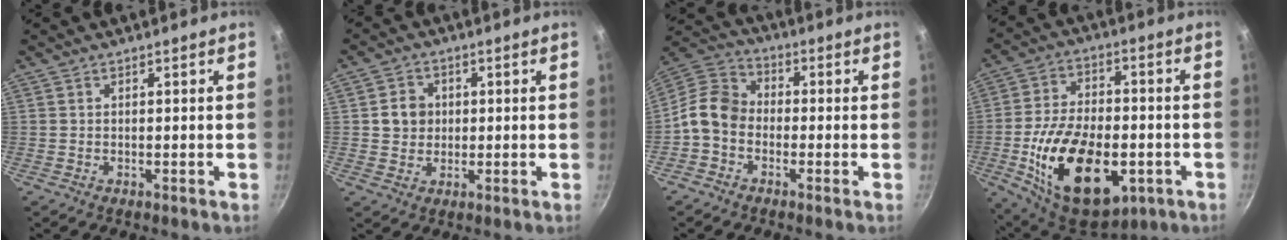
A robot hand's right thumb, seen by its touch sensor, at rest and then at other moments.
{"total": 5.1, "force": [0.5, 4.6, 2.0], "torque": [-0.007, 0.006, 0.005]}
{"total": 8.9, "force": [-2.6, 6.9, 5.1], "torque": [-0.080, 0.043, -0.075]}
{"total": 24.0, "force": [-6.4, 13.7, 18.6], "torque": [-0.304, 0.017, -0.094]}